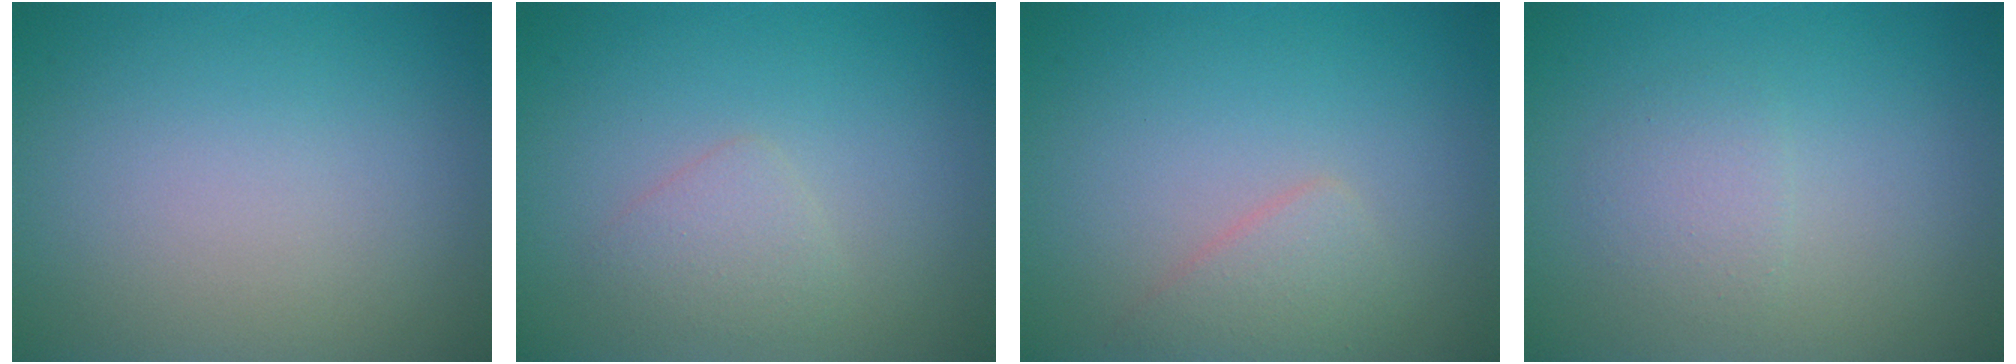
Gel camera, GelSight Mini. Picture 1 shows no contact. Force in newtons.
{"total": 1.6, "press": 1.6, "slide": 0.1}
{"total": 1.8, "press": 1.8, "slide": 0.1}
{"total": 1.6, "press": 1.6, "slide": 0.0}